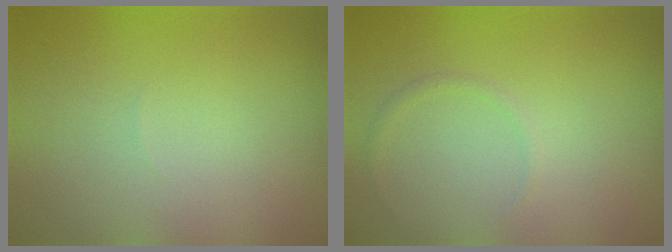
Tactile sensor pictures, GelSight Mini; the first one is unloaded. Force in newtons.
{"total": 0.6, "press": 0.6, "slide": 0.0}